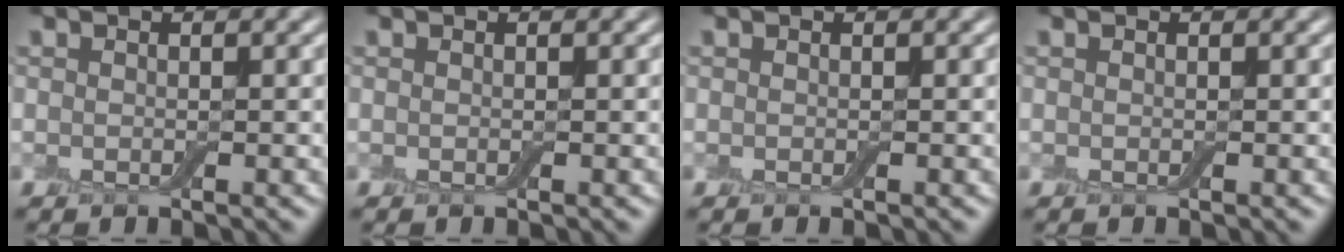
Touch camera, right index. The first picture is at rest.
{"total": 0.0}
{"total": 0.0}
{"total": 0.0}